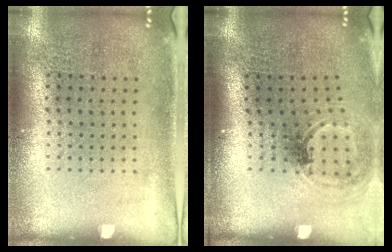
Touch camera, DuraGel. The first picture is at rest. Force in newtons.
{"total": 1.2, "press": 1.0, "slide": 0.6}